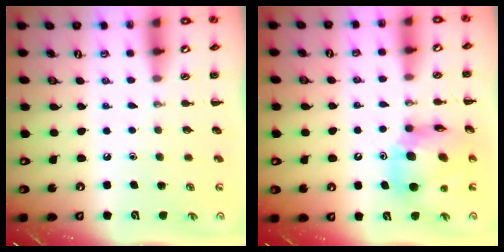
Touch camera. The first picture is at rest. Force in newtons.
{"total": 12.8, "press": 12.2, "slide": 3.7}